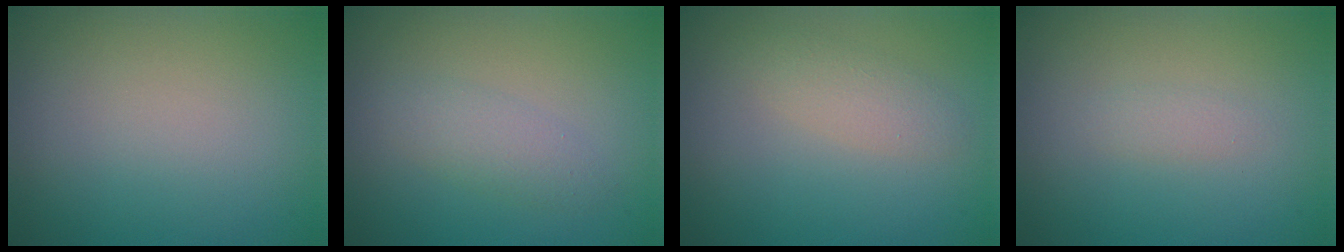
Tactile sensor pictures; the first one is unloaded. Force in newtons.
{"total": 2.0, "press": 2.0, "slide": 0.1}
{"total": 1.8, "press": 1.8, "slide": 0.2}
{"total": 0.9, "press": 0.9, "slide": 0.0}